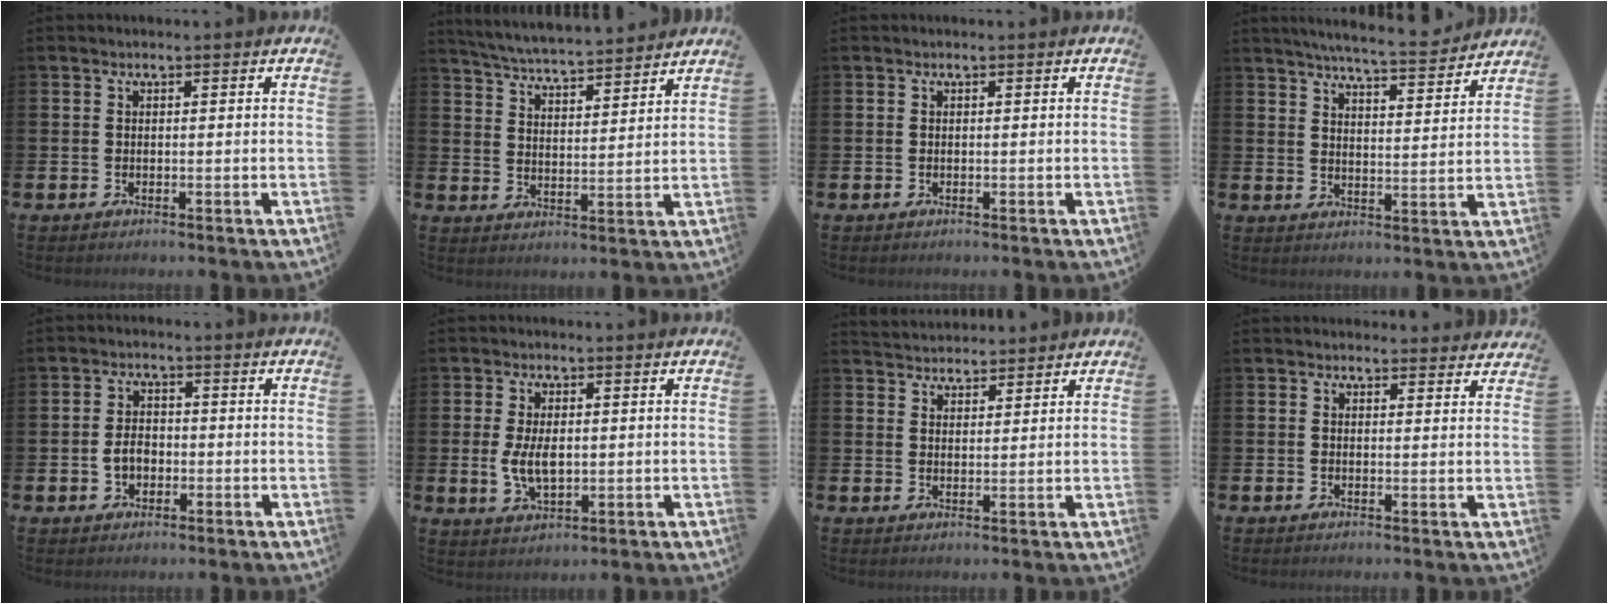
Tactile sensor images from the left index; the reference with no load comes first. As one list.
[{"total": 5.6, "force": [5.5, 0.0, 0.7], "torque": [-0.039, -0.040, 0.097]}, {"total": 0.0}, {"total": 6.4, "force": [6.2, 0.0, 1.6], "torque": [-0.039, -0.042, 0.105]}, {"total": 3.1, "force": [-0.8, 2.3, 2.0], "torque": [-0.027, 0.002, -0.020]}, {"total": 4.9, "force": [0.2, 2.7, 4.1], "torque": [-0.077, 0.002, -0.002]}, {"total": 3.3, "force": [3.2, 0.8, -0.4], "torque": [0.002, -0.014, 0.059]}, {"total": 1.8, "force": [1.8, 0.4, -0.1], "torque": [0.008, -0.009, 0.031]}]